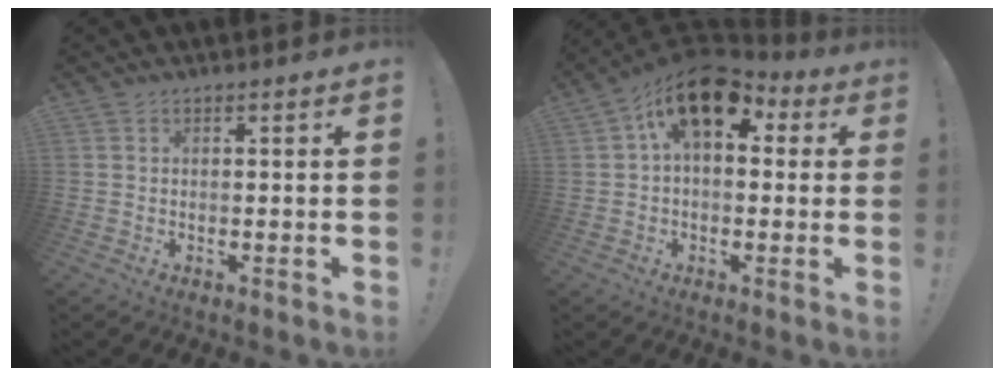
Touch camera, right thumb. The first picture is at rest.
{"total": 14.0, "force": [7.3, 7.3, 9.5], "torque": [-0.152, -0.034, 0.133]}